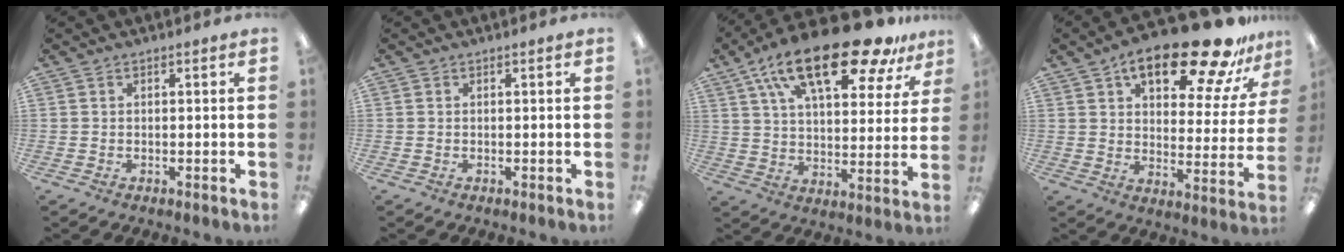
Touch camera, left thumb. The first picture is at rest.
{"total": 0.0}
{"total": 24.2, "force": [15.3, 9.3, 16.3], "torque": [-0.271, -0.074, 0.256]}
{"total": 22.3, "force": [14.8, 8.2, 14.4], "torque": [-0.201, -0.089, 0.238]}